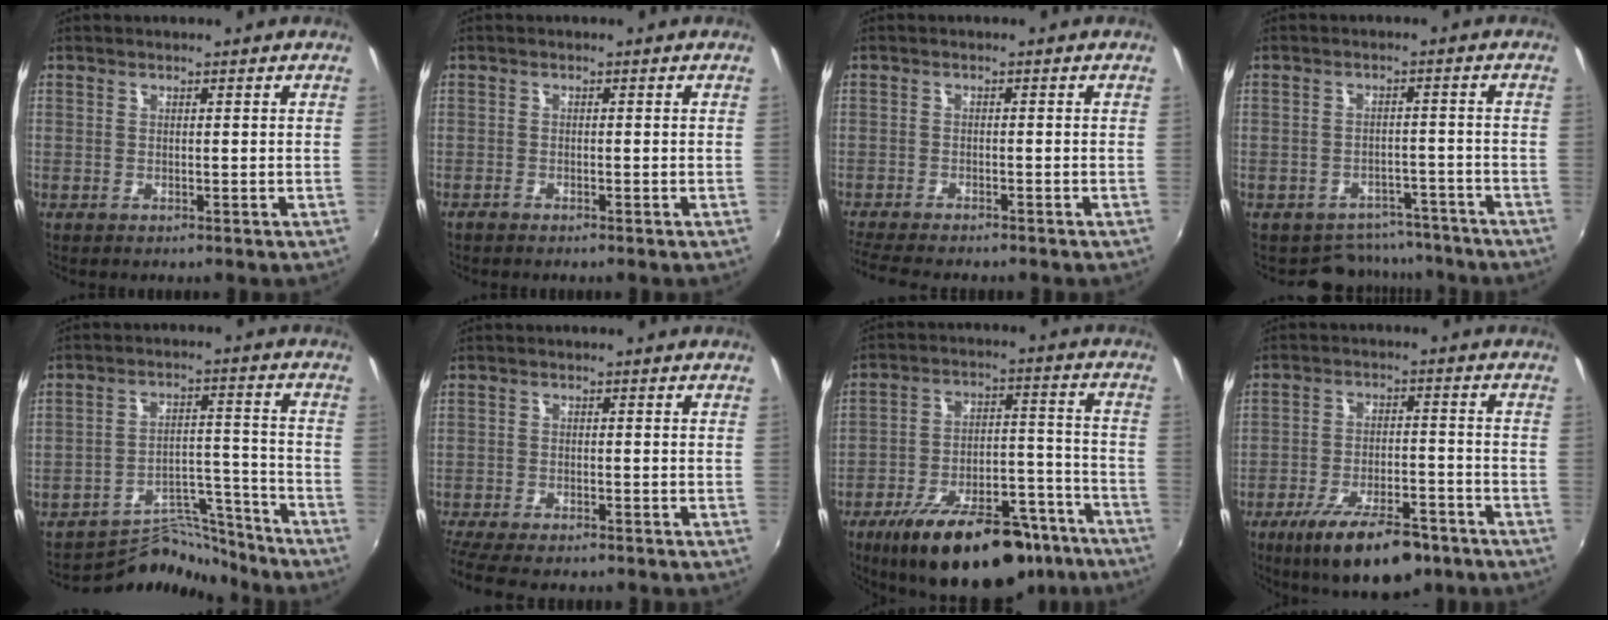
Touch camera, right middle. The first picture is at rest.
{"total": 1.0, "force": [-0.9, 0.2, 0.2], "torque": [-0.008, -0.003, -0.020]}
{"total": 7.7, "force": [-6.9, 1.0, 3.4], "torque": [-0.086, -0.029, -0.116]}
{"total": 9.0, "force": [-7.6, 4.6, 0.9], "torque": [-0.026, 0.015, -0.091]}
{"total": 10.2, "force": [-10.0, 2.1, -0.3], "torque": [0.004, 0.042, -0.160]}
{"total": 9.4, "force": [-8.1, 1.9, 4.4], "torque": [-0.109, -0.040, -0.137]}
{"total": 25.1, "force": [-18.4, 9.8, 14.0], "torque": [-0.228, -0.001, -0.254]}
{"total": 14.8, "force": [-10.2, 5.1, 9.4], "torque": [-0.176, -0.021, -0.155]}